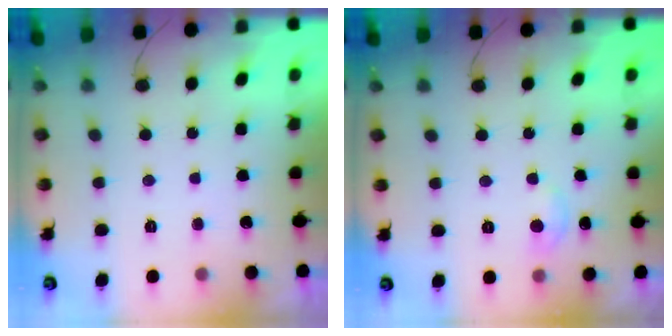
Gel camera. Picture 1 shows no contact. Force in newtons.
{"total": 4.4, "press": 4.4, "slide": 0.6}